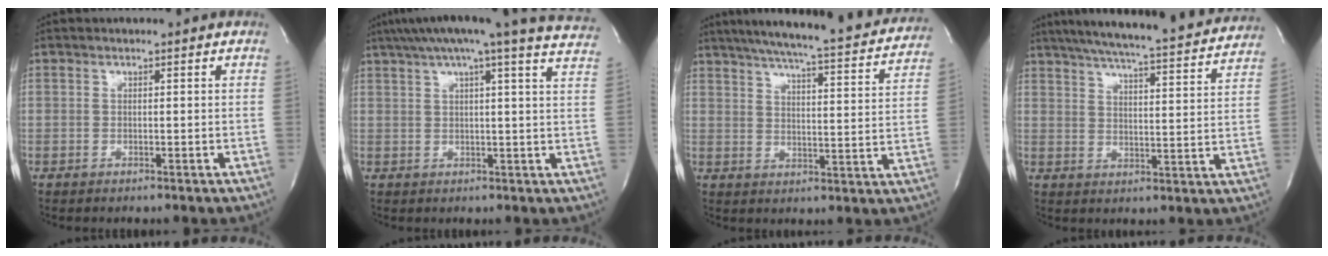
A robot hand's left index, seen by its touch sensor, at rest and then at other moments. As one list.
[{"total": 23.1, "force": [19.9, 0.1, 11.7], "torque": [-0.190, -0.005, 0.241]}, {"total": 26.1, "force": [23.3, 2.5, 11.3], "torque": [-0.177, -0.033, 0.289]}, {"total": 24.4, "force": [22.0, 1.9, 10.3], "torque": [-0.171, -0.018, 0.282]}]